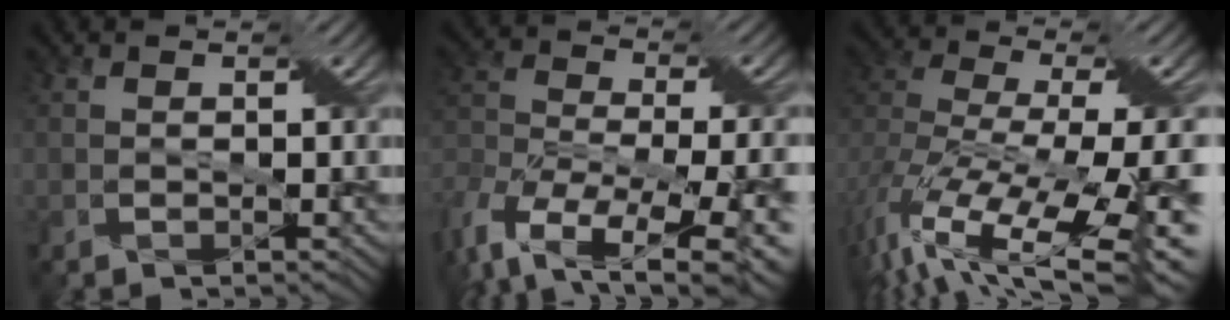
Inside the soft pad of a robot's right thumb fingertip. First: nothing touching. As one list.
[{"total": 13.6, "force": [-6.3, 7.2, 9.6], "torque": [-0.235, -0.009, -0.076]}, {"total": 15.4, "force": [-7.8, 6.1, 11.9], "torque": [-0.270, -0.016, -0.115]}]